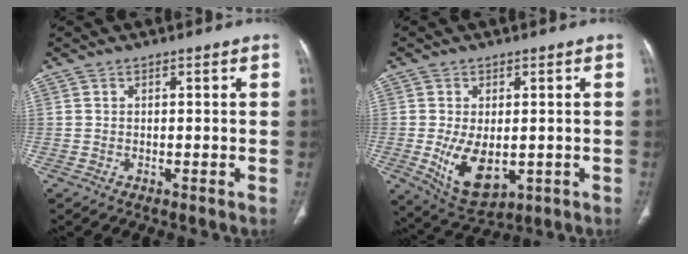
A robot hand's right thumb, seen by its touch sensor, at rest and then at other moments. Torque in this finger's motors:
{"motor_torque": [0.05, 0.25, 0.96, 0.12, 0.28]}